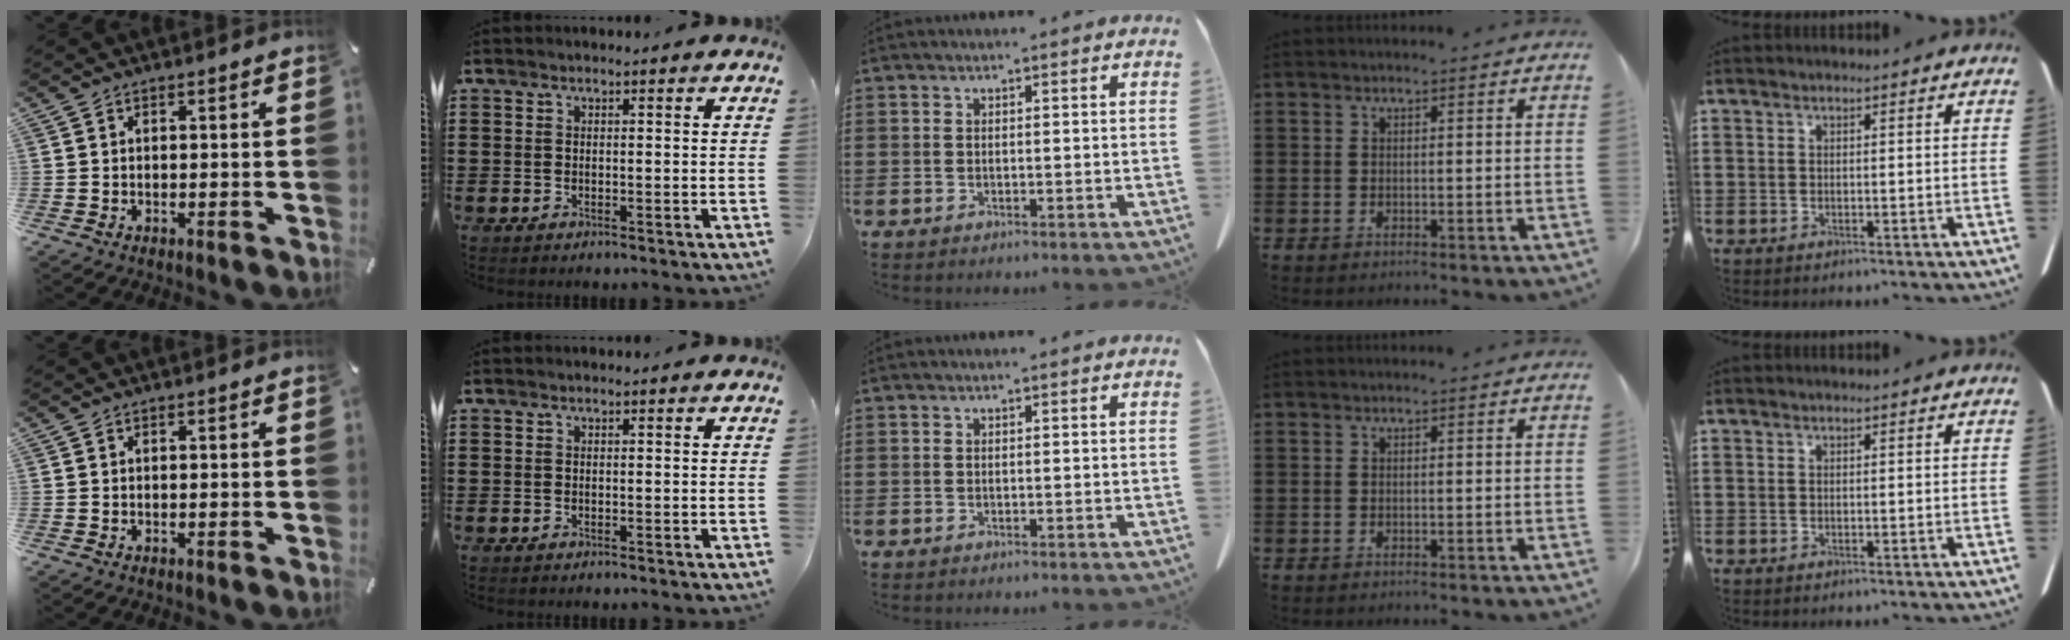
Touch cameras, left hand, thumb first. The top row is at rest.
{}